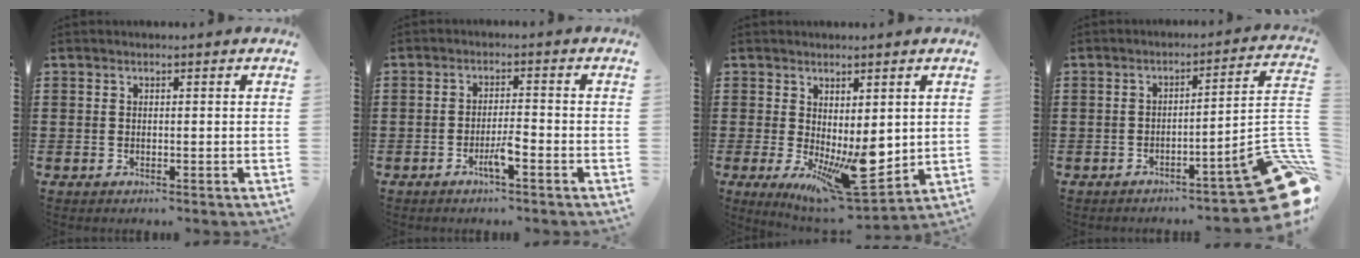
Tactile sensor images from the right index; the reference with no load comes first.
{"total": 3.2, "force": [-1.8, 0.2, 2.7], "torque": [-0.053, -0.001, -0.034]}
{"total": 10.0, "force": [-0.6, 4.1, 9.0], "torque": [-0.136, -0.020, 0.005]}
{"total": 10.3, "force": [-6.4, 2.2, 7.8], "torque": [-0.080, 0.002, -0.119]}